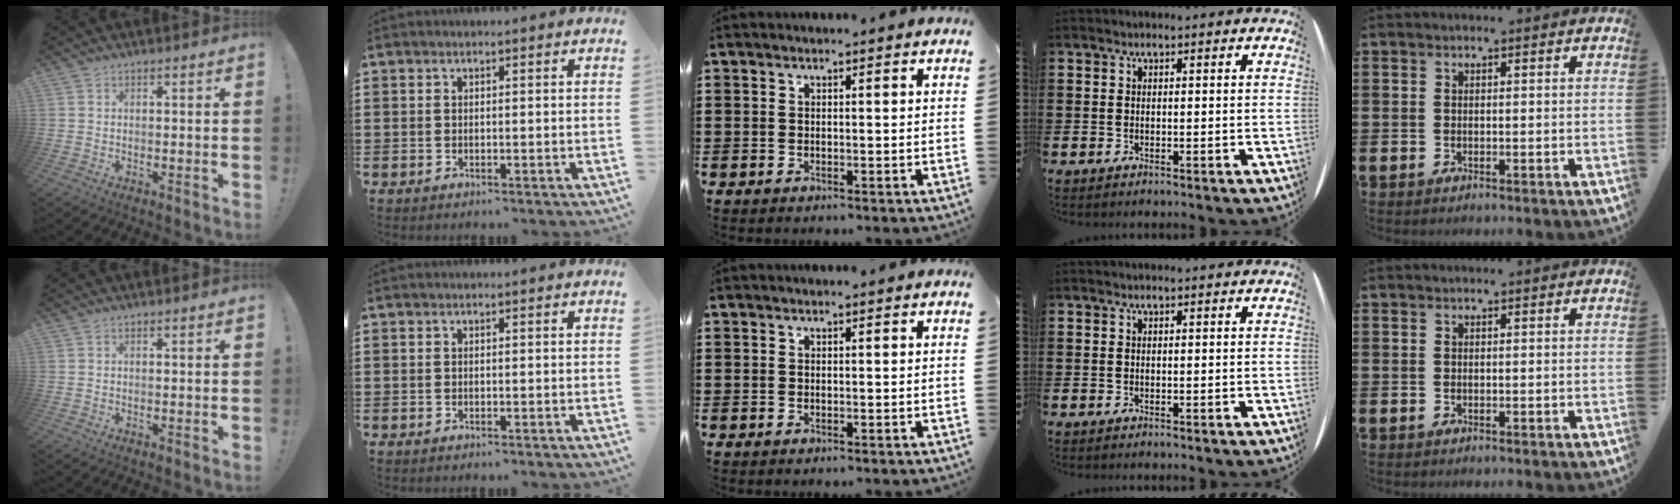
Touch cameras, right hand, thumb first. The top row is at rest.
{}